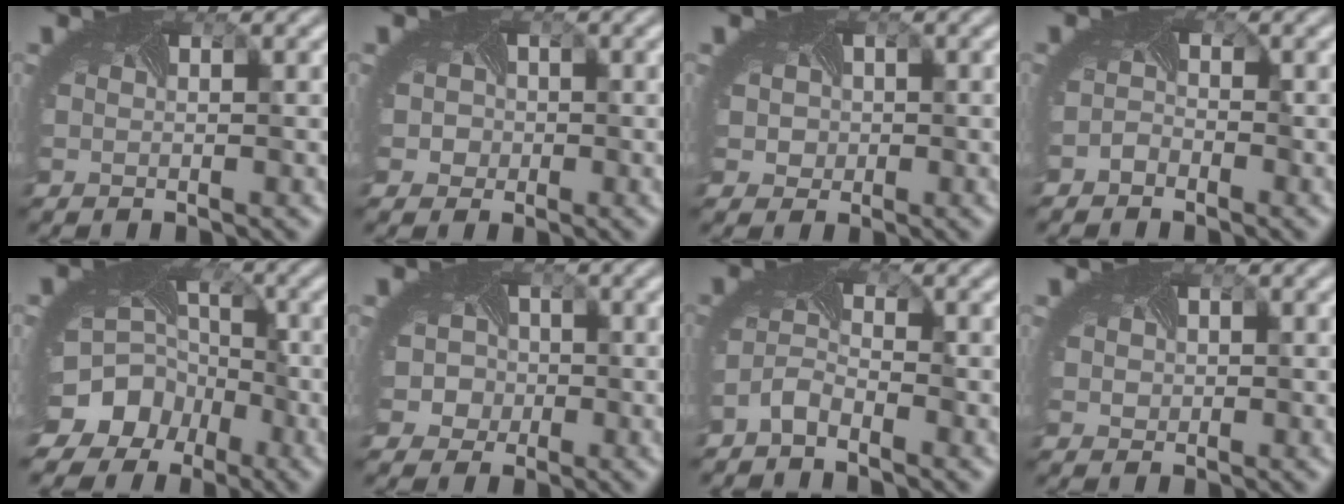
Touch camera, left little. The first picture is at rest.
{"total": 2.3, "force": [-0.1, 2.2, 0.7], "torque": [0.000, 0.005, -0.010]}
{"total": 2.7, "force": [0.4, 2.4, 1.1], "torque": [-0.016, 0.012, -0.003]}
{"total": 1.3, "force": [-1.2, 0.5, -0.1], "torque": [-0.006, -0.003, -0.027]}
{"total": 12.6, "force": [-6.6, 10.2, 3.5], "torque": [-0.086, -0.051, -0.105]}
{"total": 4.8, "force": [-0.7, 4.4, 1.6], "torque": [-0.012, 0.013, -0.032]}
{"total": 1.9, "force": [-1.8, 0.5, 0.6], "torque": [-0.026, 0.000, -0.041]}
{"total": 1.2, "force": [0.4, 1.2, 0.2], "torque": [-0.004, -0.001, 0.000]}